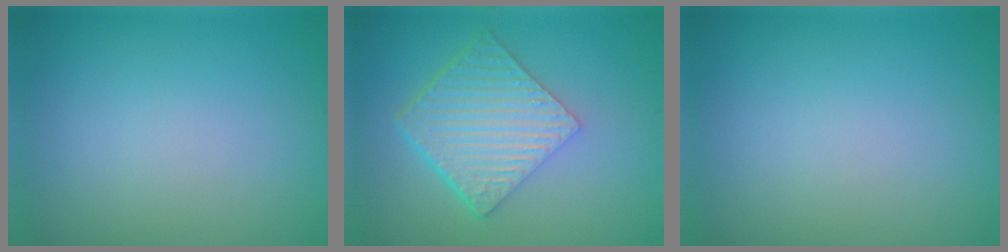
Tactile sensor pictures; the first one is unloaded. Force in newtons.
{"total": 6.4, "press": 4.3, "slide": 4.8}
{"total": 0.0}